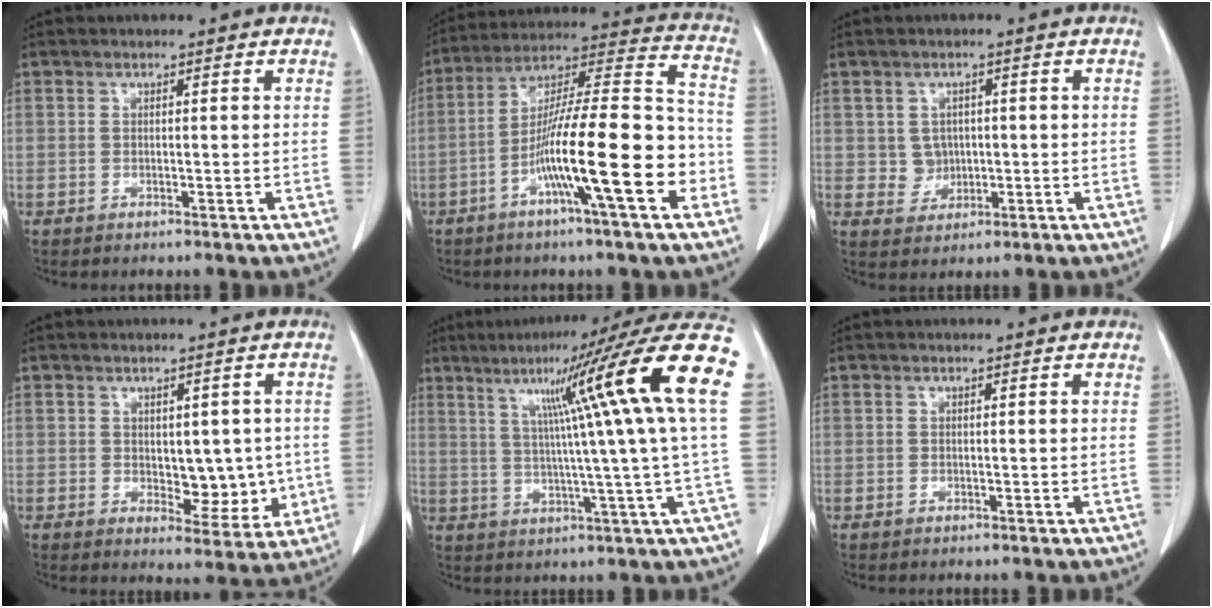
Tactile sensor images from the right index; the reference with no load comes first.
{"total": 18.4, "force": [-6.7, 1.2, 17.1], "torque": [-0.283, 0.003, -0.115]}
{"total": 3.2, "force": [0.1, 3.0, 1.2], "torque": [-0.015, 0.003, 0.009]}
{"total": 6.9, "force": [-0.2, 3.8, 5.7], "torque": [-0.058, -0.003, 0.010]}
{"total": 20.0, "force": [6.5, -2.2, 18.8], "torque": [-0.246, 0.028, 0.085]}
{"total": 0.0}